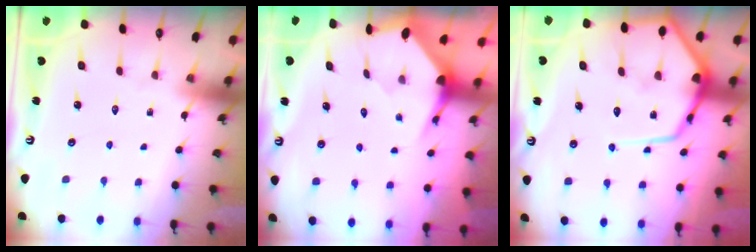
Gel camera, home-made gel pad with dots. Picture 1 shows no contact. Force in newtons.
{"total": 3.5, "press": 3.5, "slide": 0.5}
{"total": 15.3, "press": 15.2, "slide": 1.4}